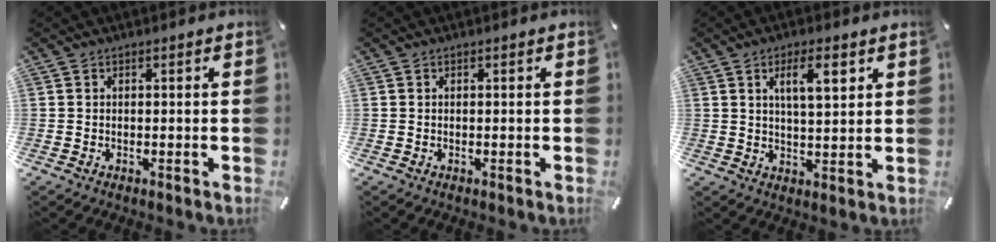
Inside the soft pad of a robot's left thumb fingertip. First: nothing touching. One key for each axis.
{"total": 0.0}
{"total": 7.7, "fx": 3.6, "fy": 2.4, "fz": 6.4, "tx": -0.101, "ty": -0.008, "tz": 0.055}